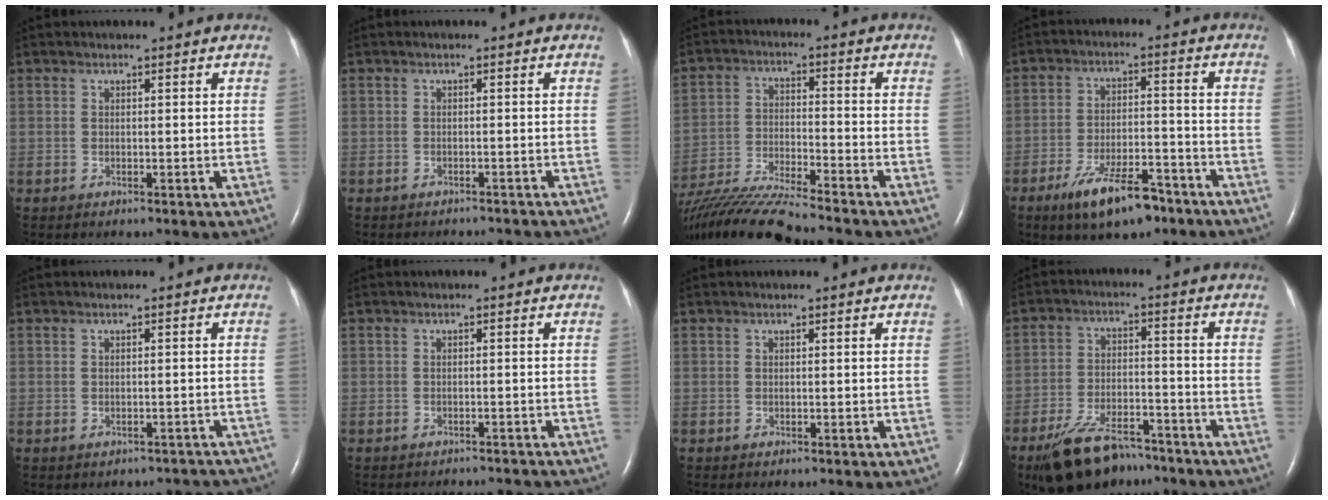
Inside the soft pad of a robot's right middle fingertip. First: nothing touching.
{"total": 4.4, "force": [-4.2, 0.9, 0.8], "torque": [-0.003, -0.006, -0.047]}
{"total": 14.4, "force": [-13.1, -0.8, 6.0], "torque": [-0.110, -0.021, -0.232]}
{"total": 10.2, "force": [-7.0, 3.2, 6.8], "torque": [-0.124, -0.006, -0.116]}
{"total": 6.4, "force": [-5.5, 2.9, 1.3], "torque": [-0.008, 0.015, -0.049]}
{"total": 5.0, "force": [-4.9, 1.0, 0.8], "torque": [-0.001, -0.006, -0.054]}
{"total": 0.0}
{"total": 11.7, "force": [-9.2, 4.3, 5.9], "torque": [-0.114, -0.008, -0.156]}